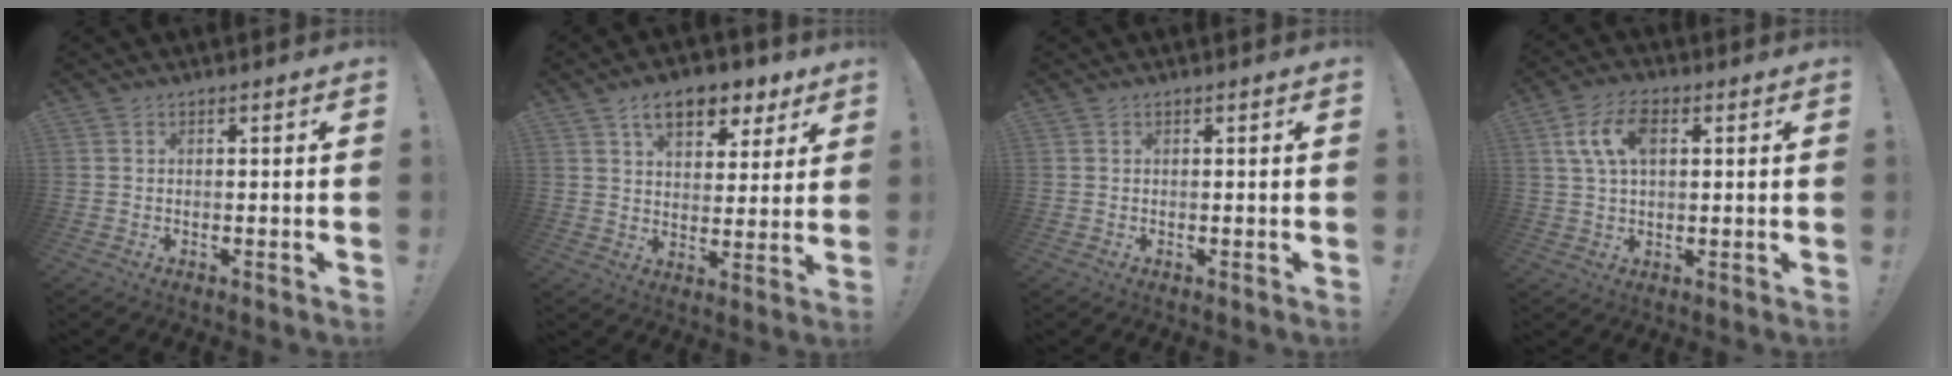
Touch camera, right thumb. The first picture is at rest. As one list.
[{"total": 11.2, "force": [6.7, 6.2, 6.5], "torque": [-0.094, -0.033, 0.119]}, {"total": 0.0}, {"total": 9.8, "force": [2.9, 5.7, 7.5], "torque": [-0.131, 0.009, 0.055]}]